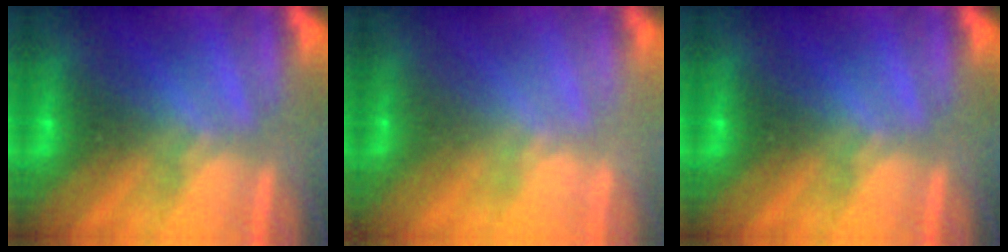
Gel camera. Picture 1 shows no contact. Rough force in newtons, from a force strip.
{"total": 2.3}
{"total": 0.0}